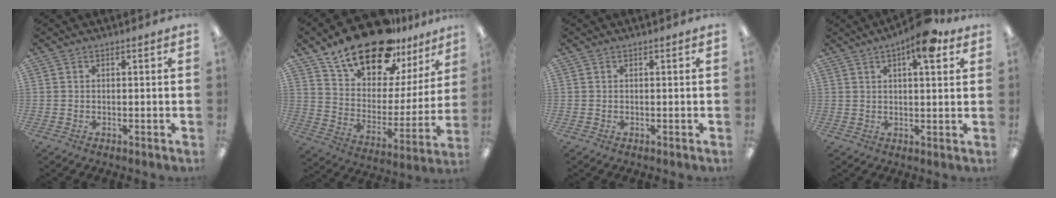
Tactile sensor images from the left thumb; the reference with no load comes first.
{"total": 19.7, "force": [15.9, 8.4, 8.1], "torque": [-0.149, -0.112, 0.282]}
{"total": 0.0}
{"total": 9.1, "force": [5.1, 3.0, 6.9], "torque": [-0.096, -0.017, 0.079]}